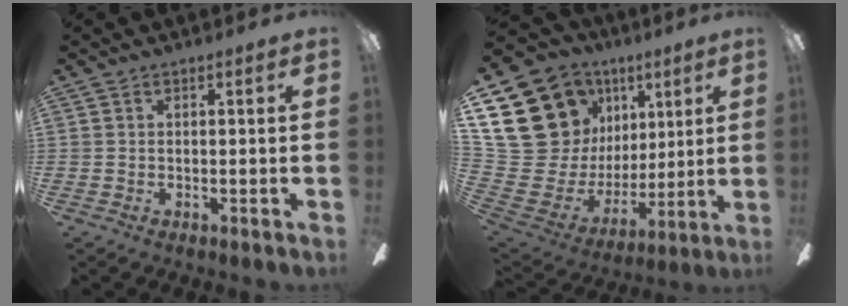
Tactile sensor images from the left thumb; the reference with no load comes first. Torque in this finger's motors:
{"motor_torque": [2.21, 2.26, 1.20, -1.57, 0.11]}